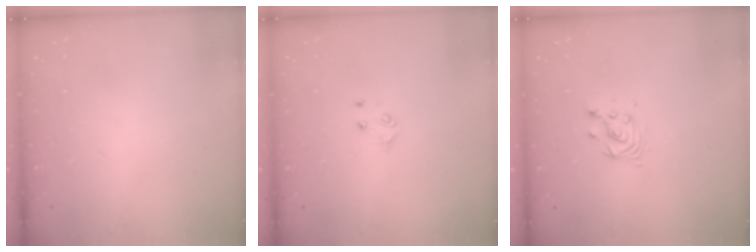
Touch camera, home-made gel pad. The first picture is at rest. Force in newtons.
{"total": 4.0, "press": 3.9, "slide": 0.4}
{"total": 4.1, "press": 4.1, "slide": 0.3}